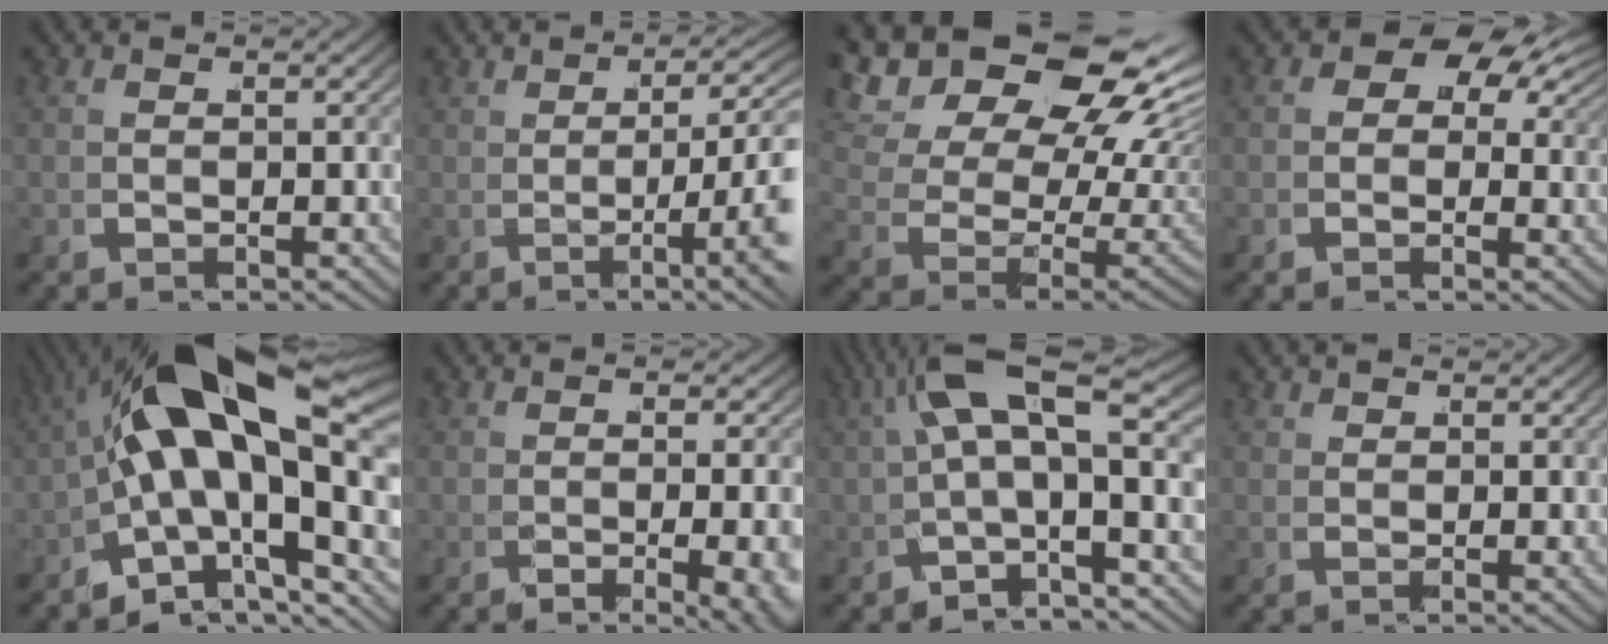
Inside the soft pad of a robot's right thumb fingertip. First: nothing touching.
{"total": 5.1, "force": [-0.9, 0.7, 5.0], "torque": [-0.076, 0.003, -0.010]}
{"total": 14.4, "force": [5.0, 8.7, 10.3], "torque": [-0.186, 0.018, 0.068]}
{"total": 4.8, "force": [1.9, 3.0, 3.1], "torque": [-0.058, 0.003, 0.027]}
{"total": 16.2, "force": [0.1, 9.4, 13.2], "torque": [-0.262, -0.019, 0.001]}
{"total": 3.7, "force": [-1.3, 0.7, 3.4], "torque": [-0.064, -0.015, -0.012]}
{"total": 4.8, "force": [0.7, 1.3, 4.6], "torque": [-0.087, 0.022, 0.004]}
{"total": 1.6, "force": [1.6, 0.1, -0.1], "torque": [0.007, 0.000, 0.031]}